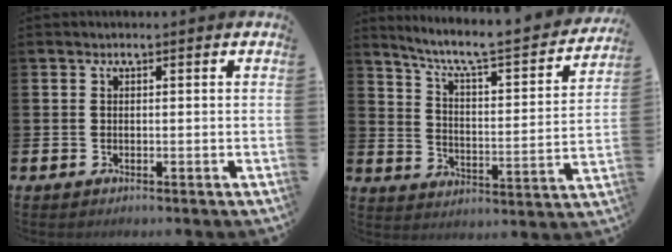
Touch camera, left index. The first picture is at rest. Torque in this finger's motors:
{"motor_torque": [0.59, -1.27, 0.40, 0.14]}